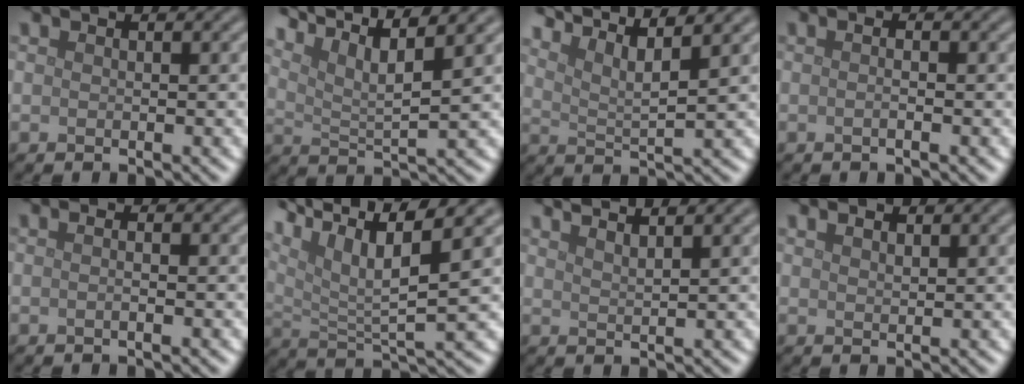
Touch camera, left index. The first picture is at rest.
{"total": 7.6, "force": [5.7, 1.5, 4.7], "torque": [-0.081, 0.022, 0.069]}
{"total": 6.1, "force": [5.0, 1.1, 3.3], "torque": [-0.049, 0.015, 0.062]}
{"total": 1.2, "force": [0.0, 0.4, 1.2], "torque": [-0.007, -0.010, -0.008]}
{"total": 1.5, "force": [0.1, 0.6, 1.3], "torque": [-0.003, -0.006, -0.013]}
{"total": 10.0, "force": [6.0, 2.5, 7.6], "torque": [-0.144, 0.016, 0.108]}
{"total": 4.0, "force": [3.2, 1.0, 2.0], "torque": [0.000, 0.023, 0.019]}
{"total": 1.0, "force": [0.8, 0.3, 0.5], "torque": [-0.012, 0.001, 0.016]}